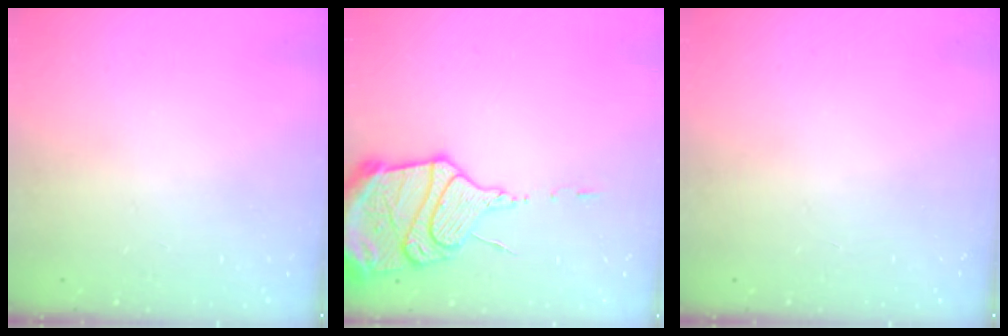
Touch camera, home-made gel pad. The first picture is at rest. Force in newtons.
{"total": 17.0, "press": 16.9, "slide": 1.6}
{"total": 0.0}